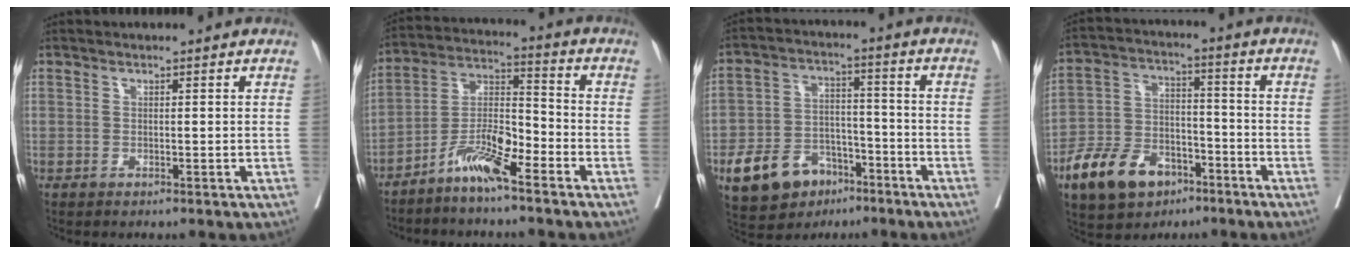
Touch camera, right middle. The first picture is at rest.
{"total": 8.4, "force": [-5.8, 1.2, 6.0], "torque": [-0.123, -0.001, -0.115]}
{"total": 11.3, "force": [-6.5, 7.4, 5.6], "torque": [-0.105, 0.010, -0.105]}
{"total": 11.6, "force": [-7.0, 7.0, 6.1], "torque": [-0.121, 0.008, -0.120]}